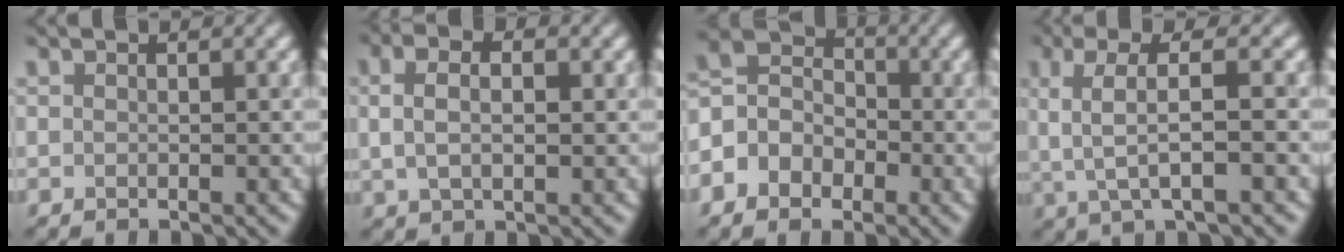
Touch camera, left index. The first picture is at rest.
{"total": 3.5, "force": [0.9, 1.8, 2.8], "torque": [-0.070, 0.009, 0.016]}
{"total": 5.4, "force": [-2.0, 4.3, 2.5], "torque": [-0.039, 0.012, -0.049]}
{"total": 4.4, "force": [0.5, 1.2, 4.1], "torque": [-0.078, 0.010, 0.011]}